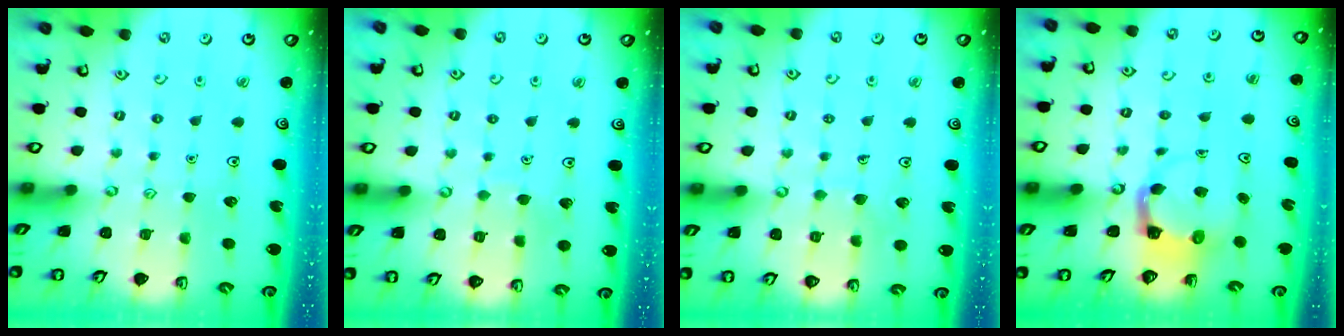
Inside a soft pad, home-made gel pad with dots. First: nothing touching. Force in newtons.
{"total": 2.6, "press": 2.6, "slide": 0.1}
{"total": 4.9, "press": 4.8, "slide": 0.3}
{"total": 3.9, "press": 3.9, "slide": 0.4}